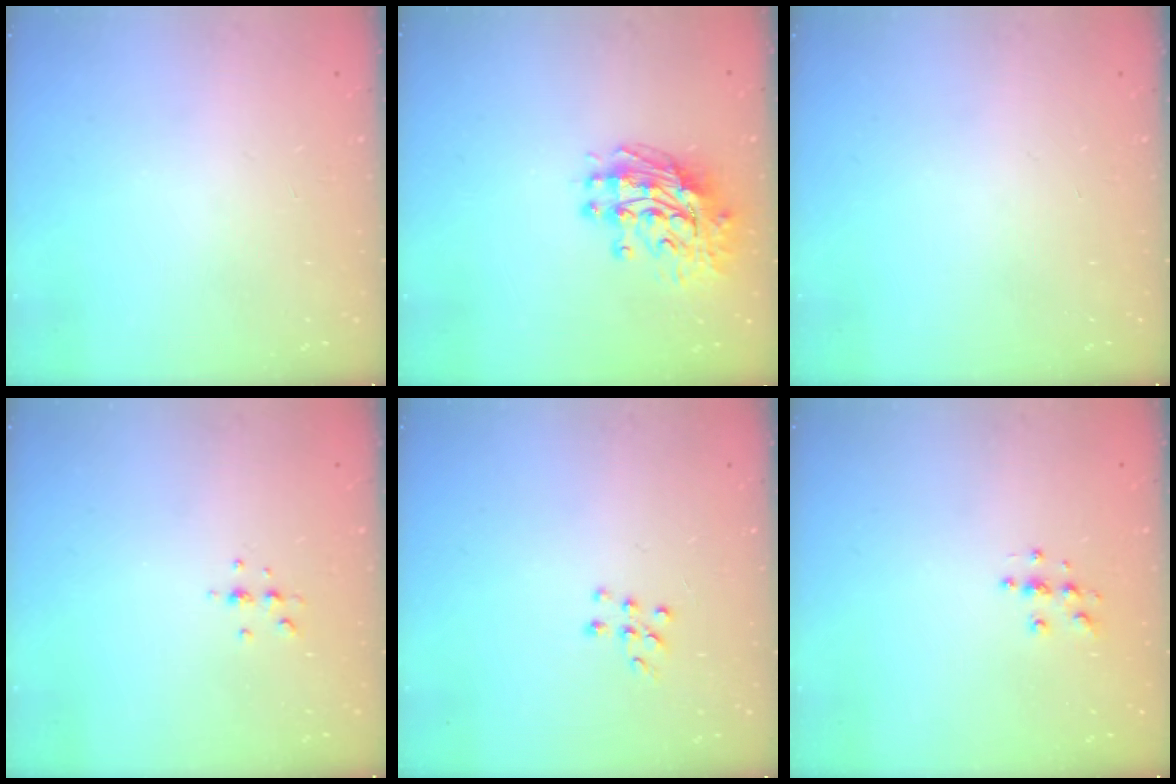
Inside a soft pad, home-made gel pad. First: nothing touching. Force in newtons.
{"total": 11.5, "press": 11.4, "slide": 1.2}
{"total": 0.0}
{"total": 4.4, "press": 4.3, "slide": 0.6}
{"total": 5.6, "press": 5.6, "slide": 0.8}
{"total": 5.2, "press": 5.1, "slide": 0.5}